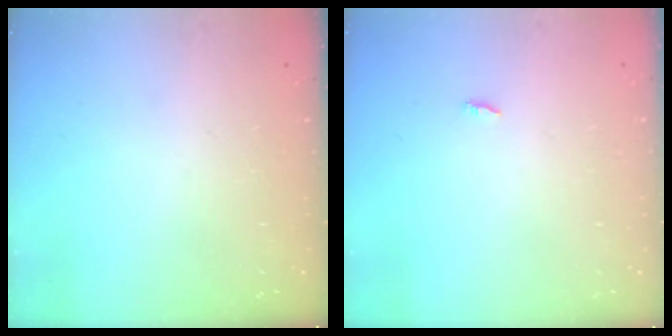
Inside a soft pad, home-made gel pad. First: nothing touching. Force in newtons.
{"total": 1.8, "press": 1.8, "slide": 0.2}